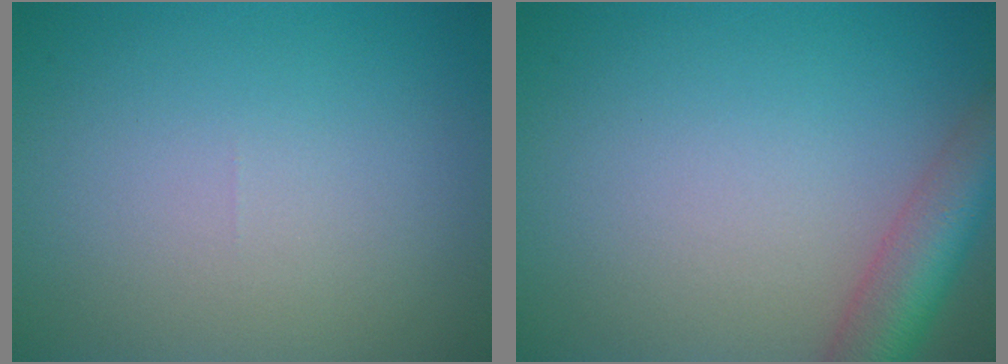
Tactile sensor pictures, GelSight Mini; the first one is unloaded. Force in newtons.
{"total": 5.5, "press": 5.5, "slide": 0.2}